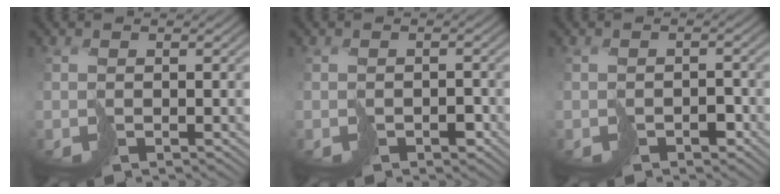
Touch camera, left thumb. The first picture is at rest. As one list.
[{"total": 1.8, "force": [-1.0, 1.2, 1.0], "torque": [-0.016, -0.006, -0.016]}, {"total": 2.1, "force": [-1.3, 1.3, 1.1], "torque": [-0.015, -0.003, -0.023]}]